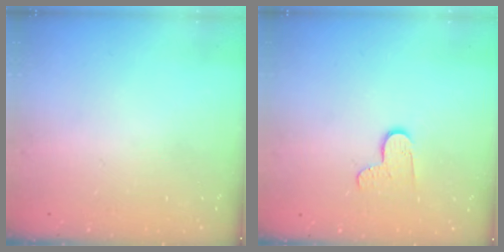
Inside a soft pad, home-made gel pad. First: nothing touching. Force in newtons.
{"total": 7.0, "press": 7.0, "slide": 0.6}